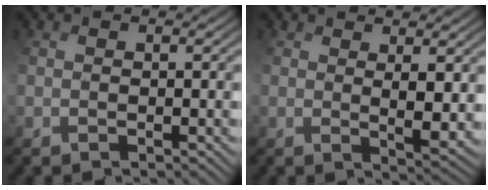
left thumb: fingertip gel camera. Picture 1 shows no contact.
{"total": 4.1, "force": [1.9, 1.3, 3.4], "torque": [-0.071, -0.005, 0.042]}